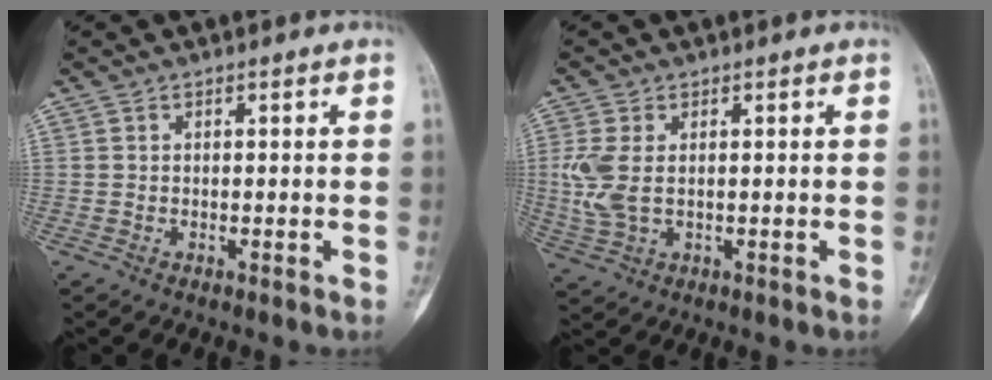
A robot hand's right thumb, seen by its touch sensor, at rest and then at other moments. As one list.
[{"total": 6.3, "force": [0.5, 3.7, 5.1], "torque": [-0.139, 0.000, 0.016]}]